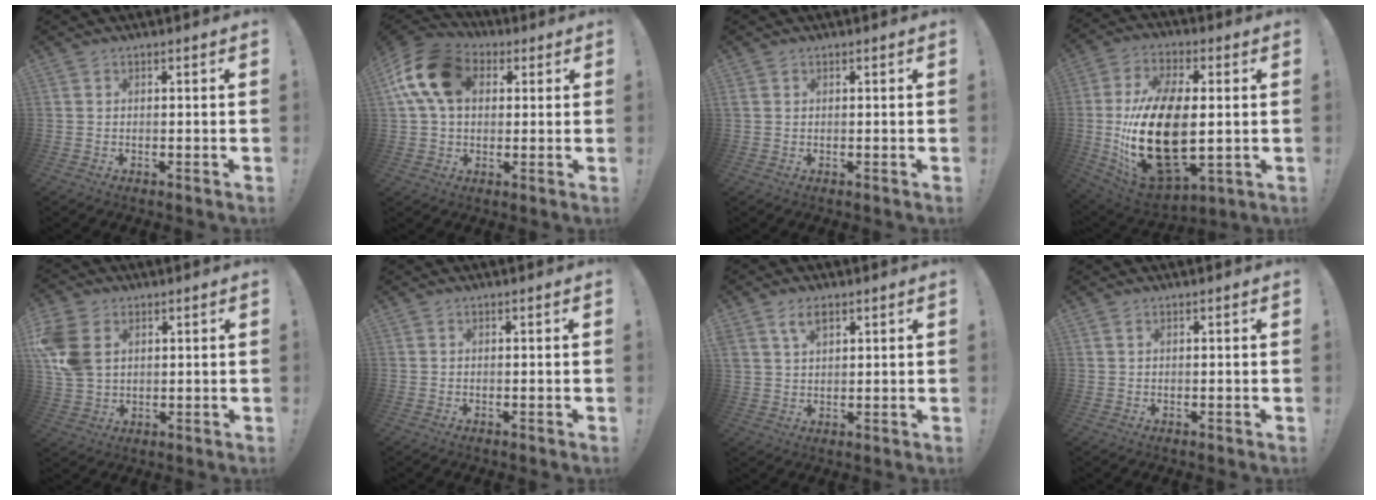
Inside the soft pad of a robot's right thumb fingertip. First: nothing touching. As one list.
[{"total": 16.6, "force": [4.6, 11.5, 10.9], "torque": [-0.199, 0.003, 0.089]}, {"total": 0.8, "force": [0.4, 0.7, 0.2], "torque": [-0.008, 0.004, 0.009]}, {"total": 25.9, "force": [-0.6, 14.5, 21.5], "torque": [-0.435, -0.011, 0.001]}, {"total": 12.2, "force": [3.8, 8.6, 7.8], "torque": [-0.167, -0.005, 0.076]}, {"total": 0.0}, {"total": 5.3, "force": [3.1, 3.0, 3.1], "torque": [-0.056, -0.005, 0.058]}, {"total": 0.8, "force": [0.5, 0.2, 0.6], "torque": [-0.015, 0.001, 0.009]}]